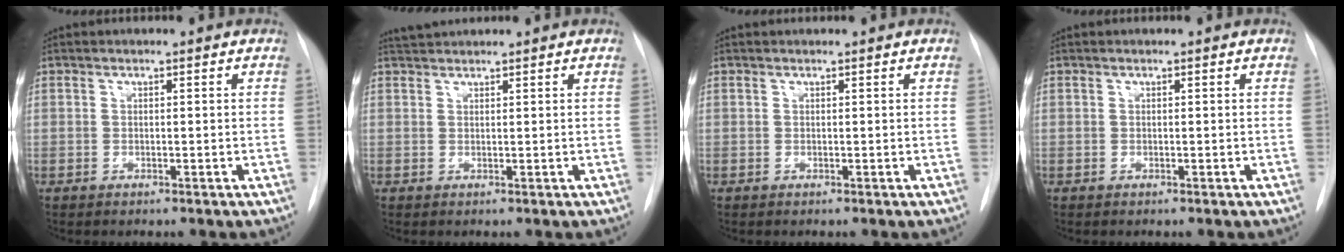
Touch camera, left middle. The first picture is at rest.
{"total": 2.0, "force": [2.0, 0.1, 0.2], "torque": [-0.010, 0.016, 0.040]}
{"total": 0.6, "force": [0.6, 0.0, 0.1], "torque": [-0.006, 0.014, 0.014]}
{"total": 0.0}